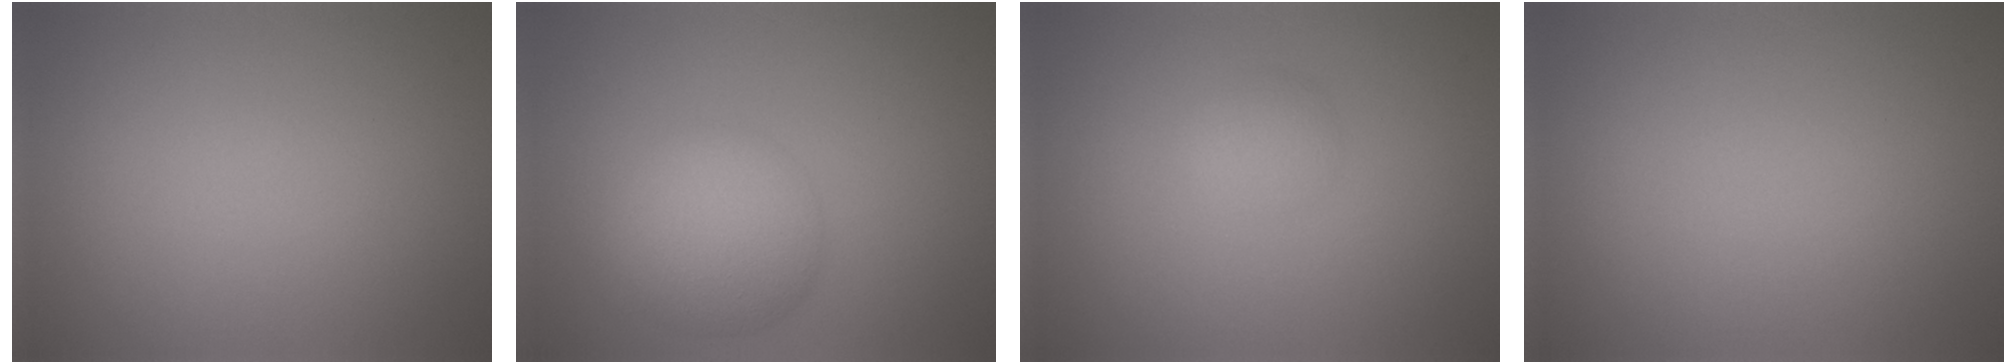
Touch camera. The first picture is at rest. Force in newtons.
{"total": 5.5, "press": 5.5, "slide": 0.1}
{"total": 1.5, "press": 1.5, "slide": 0.1}
{"total": 0.0}